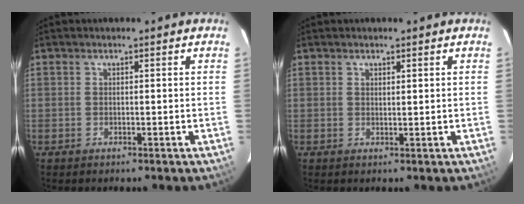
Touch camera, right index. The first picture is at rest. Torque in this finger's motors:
{"motor_torque": [-0.05, 0.12, -0.08, 0.00]}